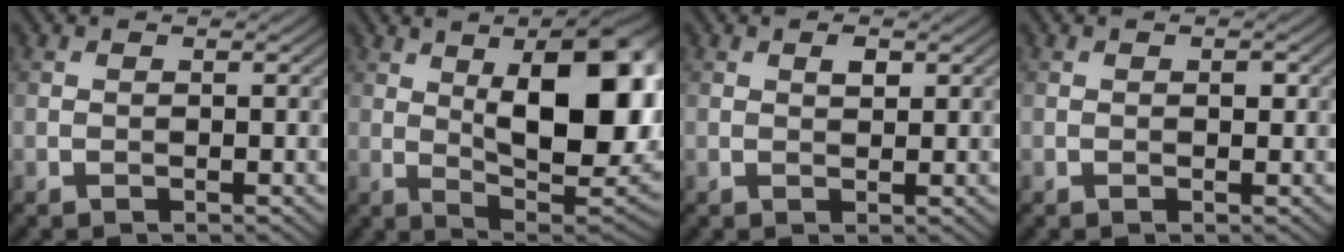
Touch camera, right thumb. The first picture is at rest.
{"total": 17.8, "force": [4.1, 7.6, 15.6], "torque": [-0.206, 0.022, 0.056]}
{"total": 1.4, "force": [0.6, 0.7, 1.1], "torque": [-0.018, -0.002, 0.012]}
{"total": 0.7, "force": [0.1, 0.4, 0.5], "torque": [-0.004, -0.003, 0.000]}